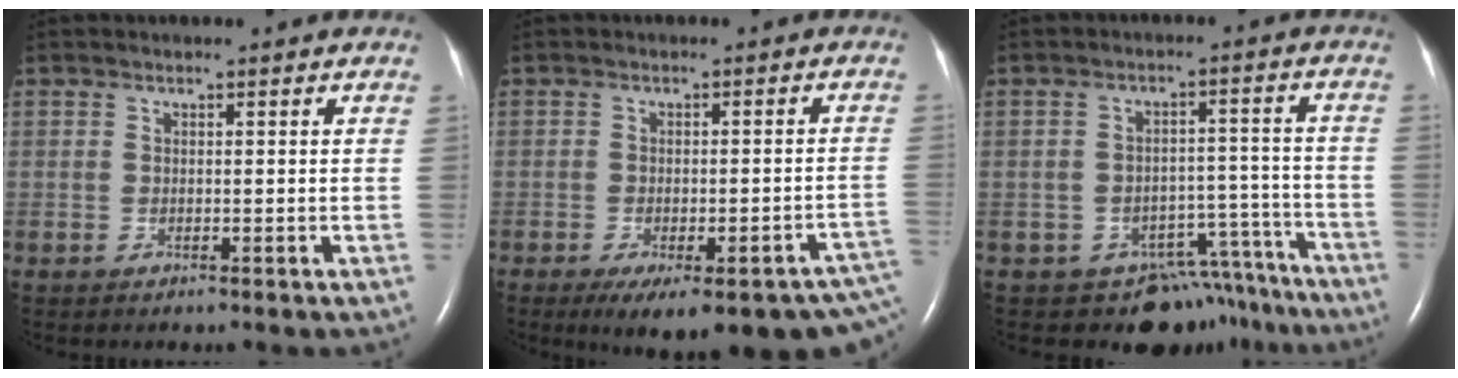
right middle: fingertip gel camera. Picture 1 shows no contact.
{"total": 19.0, "force": [-13.2, 3.9, 13.0], "torque": [-0.110, -0.006, -0.154]}
{"total": 11.3, "force": [-9.7, 5.7, 1.2], "torque": [0.017, 0.054, -0.119]}